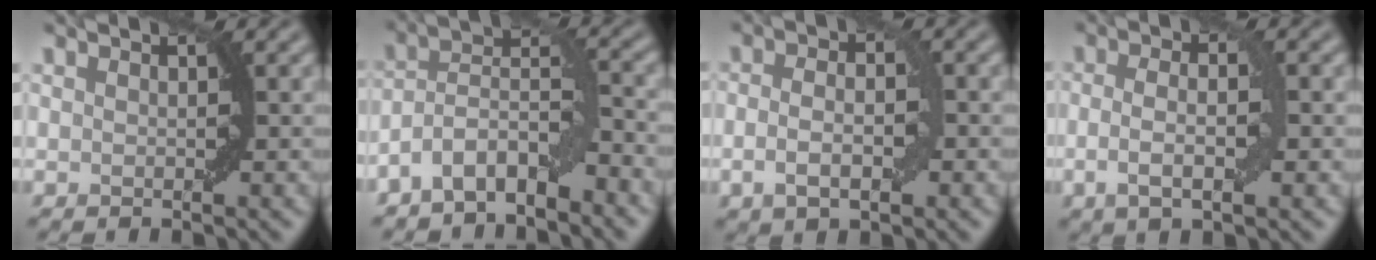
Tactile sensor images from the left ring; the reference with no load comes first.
{"total": 5.8, "force": [-3.8, 2.3, 3.6], "torque": [-0.057, 0.008, -0.078]}
{"total": 3.5, "force": [-0.7, 1.7, 3.0], "torque": [-0.057, 0.000, -0.015]}
{"total": 3.6, "force": [-0.5, 1.1, 3.4], "torque": [-0.068, -0.002, -0.012]}